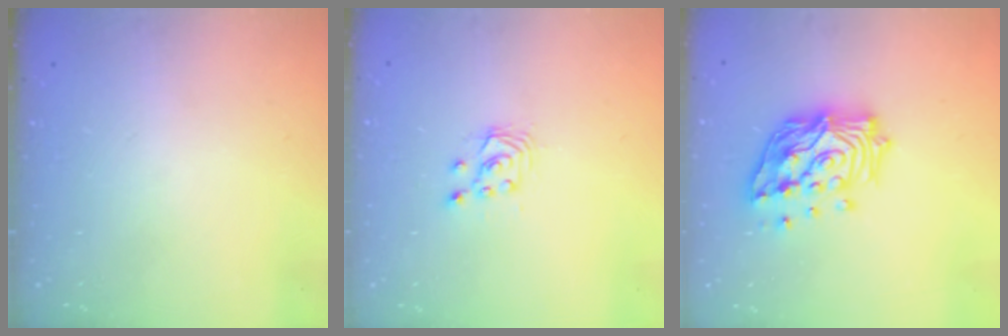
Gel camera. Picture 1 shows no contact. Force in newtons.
{"total": 2.9, "press": 2.9, "slide": 0.2}
{"total": 18.1, "press": 17.9, "slide": 2.6}